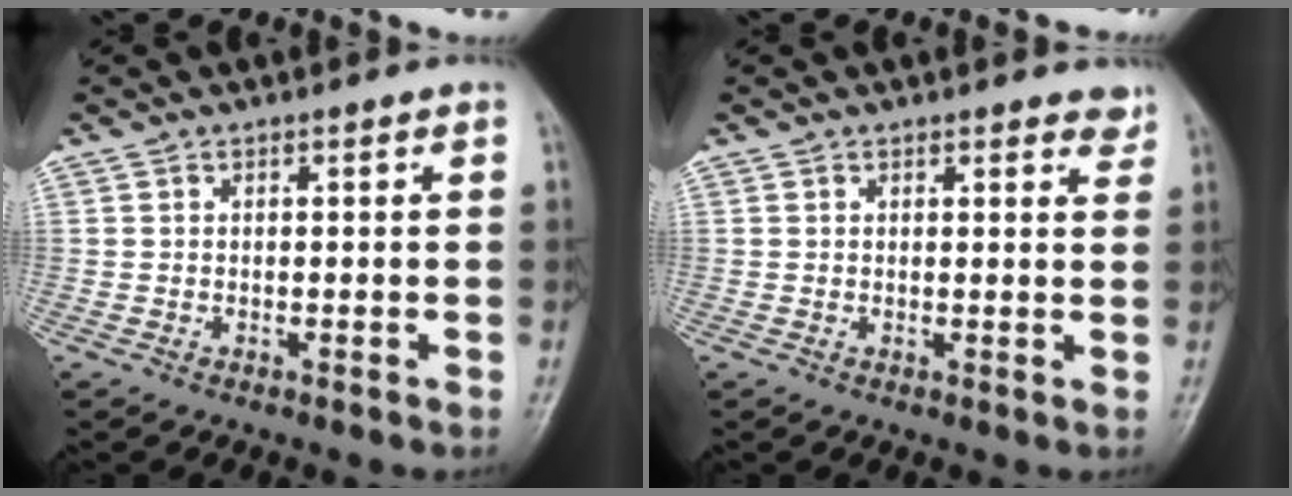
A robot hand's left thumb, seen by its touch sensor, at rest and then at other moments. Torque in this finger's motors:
{"motor_torque": [-0.04, -0.06, -0.13, -0.11, 0.02]}